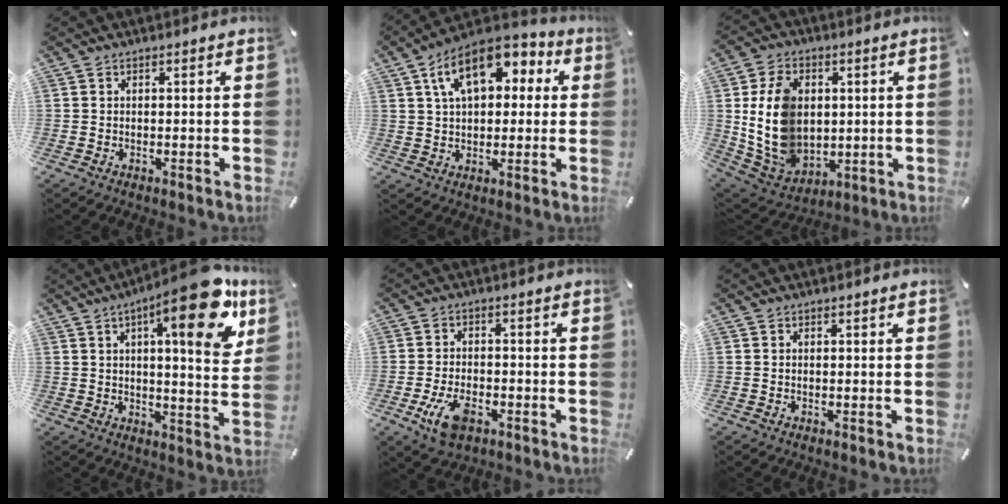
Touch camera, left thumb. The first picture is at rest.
{"total": 14.1, "force": [5.9, 8.4, 9.6], "torque": [-0.171, -0.001, 0.107]}
{"total": 14.8, "force": [1.6, 11.8, 8.8], "torque": [-0.210, 0.001, 0.033]}
{"total": 19.6, "force": [10.0, 5.5, 15.9], "torque": [-0.217, -0.052, 0.146]}
{"total": 7.4, "force": [-3.3, 4.1, 5.2], "torque": [-0.111, 0.004, -0.062]}
{"total": 0.0}